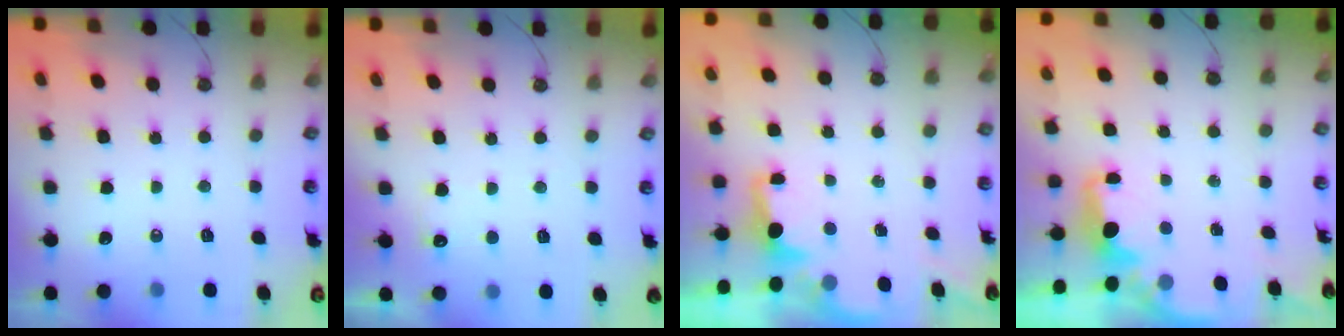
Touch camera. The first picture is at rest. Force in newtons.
{"total": 5.3, "press": 5.2, "slide": 1.1}
{"total": 1.6, "press": 1.4, "slide": 0.7}
{"total": 2.3, "press": 2.2, "slide": 0.7}